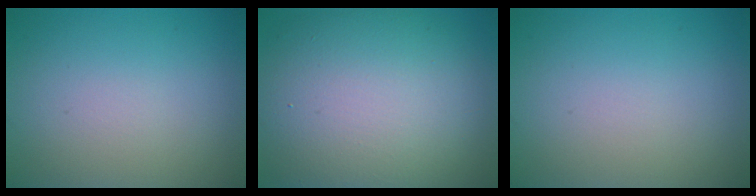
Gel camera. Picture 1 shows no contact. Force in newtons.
{"total": 13.4, "press": 13.3, "slide": 0.8}
{"total": 0.0}